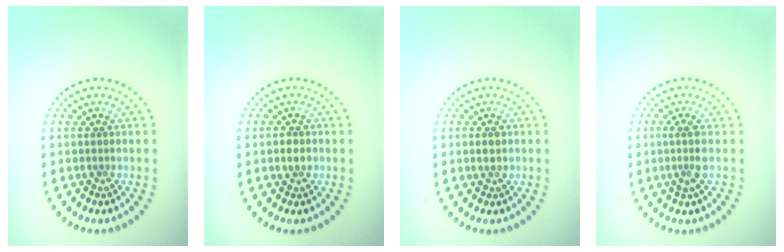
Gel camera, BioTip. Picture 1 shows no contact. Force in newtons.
{"total": 1.3, "press": 1.3, "slide": 0.2}
{"total": 1.0, "press": 1.0, "slide": 0.1}
{"total": 2.1, "press": 1.6, "slide": 1.3}